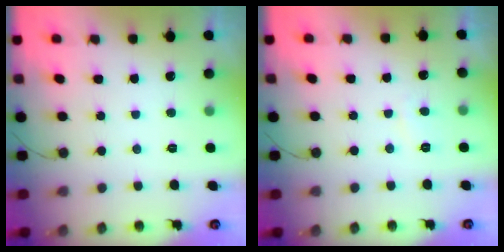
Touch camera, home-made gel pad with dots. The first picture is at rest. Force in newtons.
{"total": 1.6, "press": 1.6, "slide": 0.5}